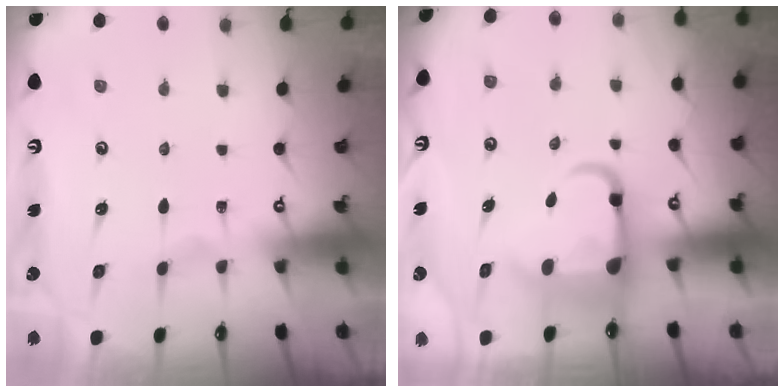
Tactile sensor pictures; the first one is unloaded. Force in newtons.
{"total": 8.3, "press": 7.7, "slide": 2.9}